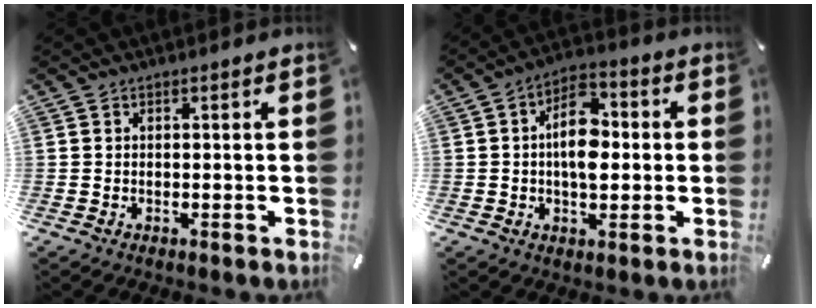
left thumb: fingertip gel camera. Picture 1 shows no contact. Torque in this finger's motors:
{"motor_torque": [0.40, 0.57, 0.51, -0.44, 0.11]}